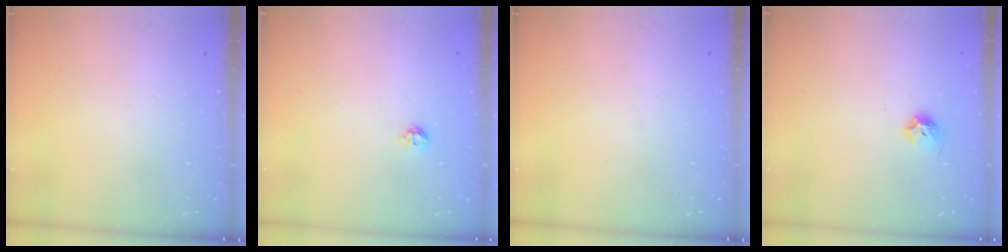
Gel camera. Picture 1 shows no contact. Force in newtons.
{"total": 3.9, "press": 3.9, "slide": 0.5}
{"total": 0.0}
{"total": 6.0, "press": 5.9, "slide": 1.1}